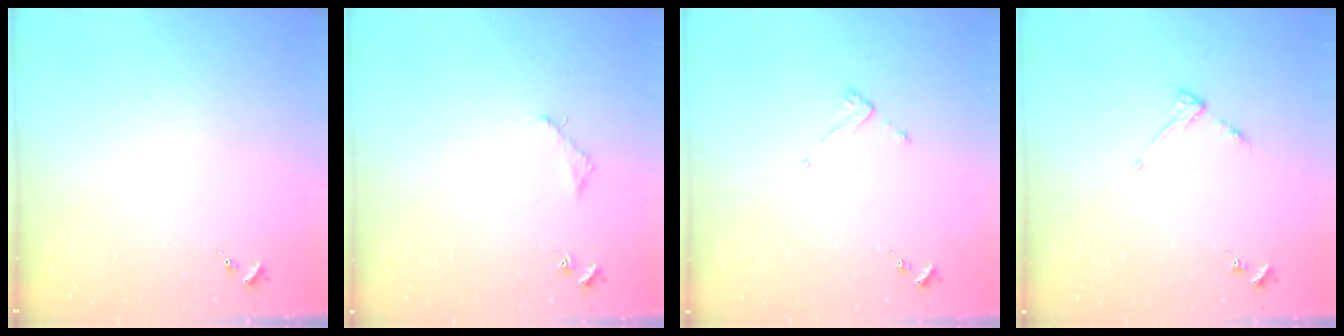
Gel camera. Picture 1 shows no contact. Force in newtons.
{"total": 1.6, "press": 1.6, "slide": 0.2}
{"total": 3.8, "press": 3.7, "slide": 0.2}
{"total": 3.9, "press": 3.9, "slide": 0.6}